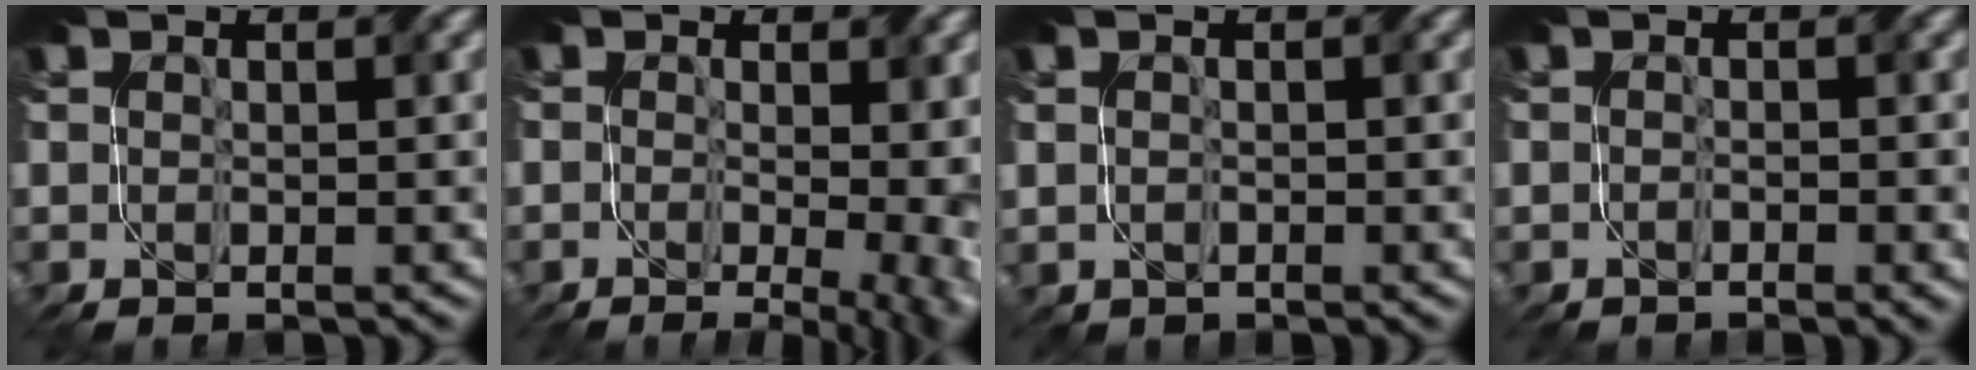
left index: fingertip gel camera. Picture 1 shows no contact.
{"total": 11.5, "force": [-0.6, 6.3, 9.5], "torque": [-0.100, 0.007, 0.014]}
{"total": 0.7, "force": [0.1, 0.5, -0.4], "torque": [0.008, 0.000, 0.006]}
{"total": 1.6, "force": [-0.9, 0.5, 1.2], "torque": [-0.012, -0.003, -0.008]}